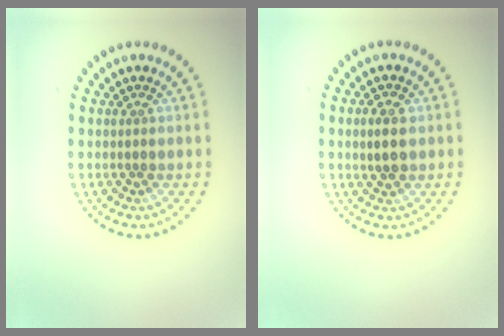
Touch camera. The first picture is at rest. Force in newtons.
{"total": 2.2, "press": 2.2, "slide": 0.1}